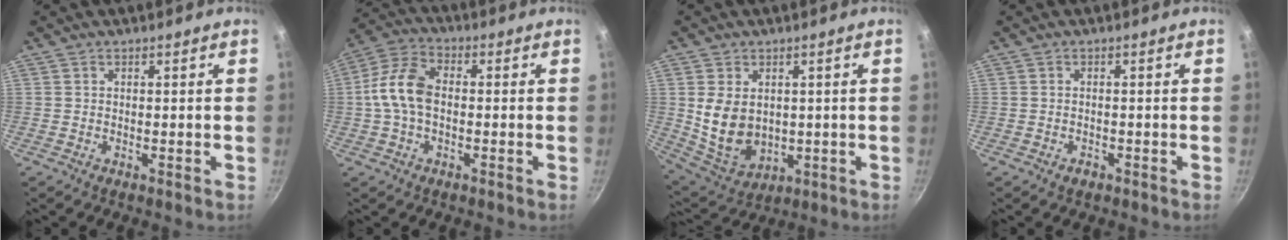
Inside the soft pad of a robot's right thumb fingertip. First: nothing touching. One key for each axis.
{"total": 10.1, "fx": -0.3, "fy": 6.1, "fz": 8.0, "tx": -0.154, "ty": 0.035, "tz": -0.020}
{"total": 11.0, "fx": 1.1, "fy": 8.0, "fz": 7.4, "tx": -0.121, "ty": -0.018, "tz": 0.047}
{"total": 1.4, "fx": -0.8, "fy": 0.8, "fz": 0.7, "tx": -0.013, "ty": 0.004, "tz": -0.012}